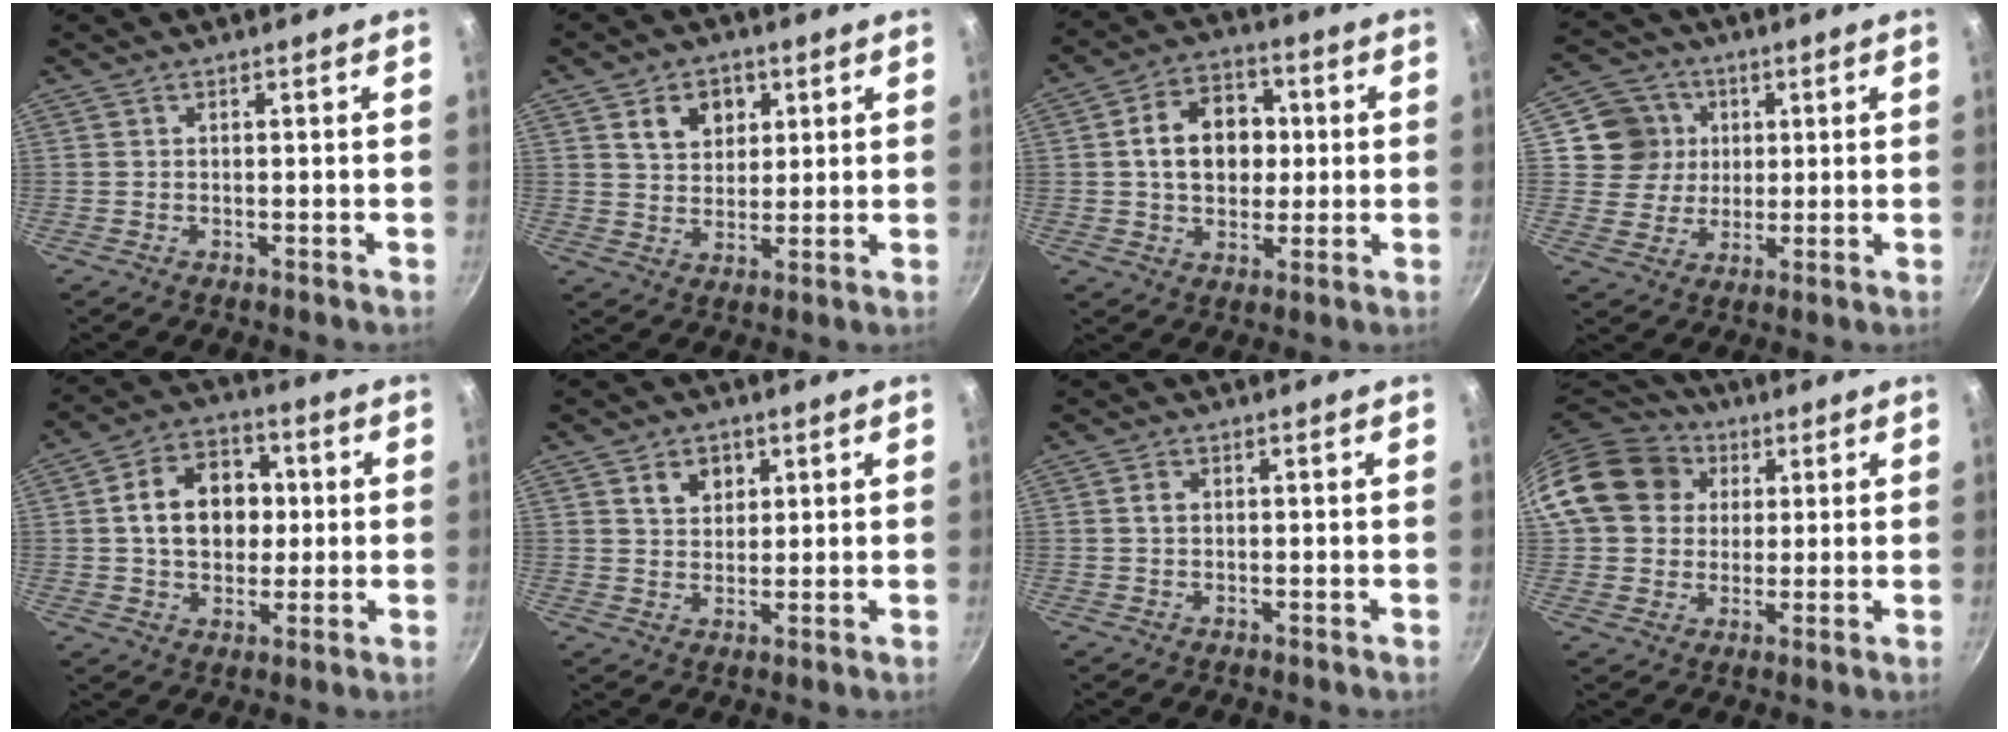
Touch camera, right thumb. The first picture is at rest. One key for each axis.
{"total": 9.0, "fx": 3.1, "fy": 6.7, "fz": 5.1, "tx": -0.060, "ty": 0.000, "tz": 0.050}
{"total": 12.6, "fx": 1.3, "fy": 9.6, "fz": 8.1, "tx": -0.095, "ty": 0.018, "tz": 0.011}
{"total": 9.4, "fx": 2.4, "fy": 8.8, "fz": 2.3, "tx": -0.004, "ty": 0.004, "tz": 0.037}
{"total": 13.6, "fx": 1.4, "fy": 10.3, "fz": 8.7, "tx": -0.105, "ty": 0.020, "tz": 0.014}
{"total": 5.0, "fx": 2.1, "fy": 3.9, "fz": 2.4, "tx": -0.015, "ty": -0.004, "tz": 0.035}
{"total": 1.4, "fx": 0.2, "fy": 1.1, "fz": 0.9, "tx": -0.015, "ty": 0.006, "tz": 0.004}
{"total": 16.6, "fx": 4.5, "fy": 14.0, "fz": 7.5, "tx": -0.121, "ty": 0.022, "tz": 0.073}